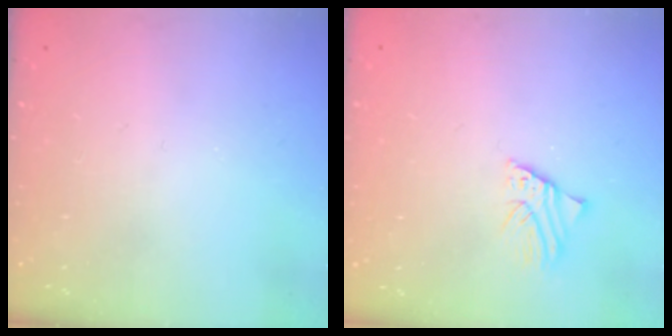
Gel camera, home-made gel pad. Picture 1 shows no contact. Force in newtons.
{"total": 2.2, "press": 2.2, "slide": 0.3}